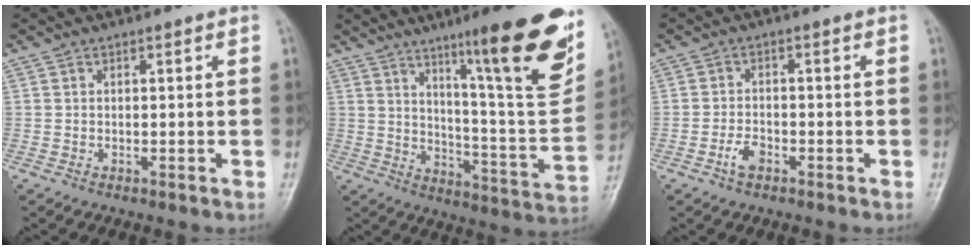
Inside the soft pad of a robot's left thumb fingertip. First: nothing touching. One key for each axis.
{"total": 23.5, "fx": 13.6, "fy": 3.3, "fz": 18.9, "tx": -0.234, "ty": -0.068, "tz": 0.208}
{"total": 3.0, "fx": -1.7, "fy": 1.7, "fz": 1.9, "tx": -0.035, "ty": 0.012, "tz": -0.032}